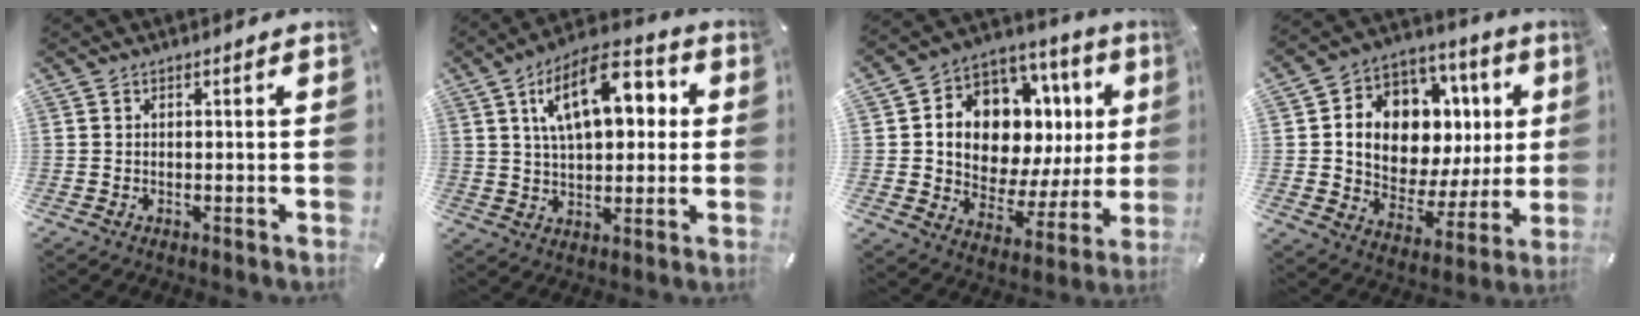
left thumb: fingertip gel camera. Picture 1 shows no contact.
{"total": 15.5, "force": [5.4, 8.3, 12.0], "torque": [-0.193, -0.003, 0.090]}
{"total": 14.0, "force": [4.9, 10.0, 8.5], "torque": [-0.130, -0.052, 0.087]}
{"total": 14.0, "force": [3.7, 10.6, 8.4], "torque": [-0.127, -0.038, 0.070]}